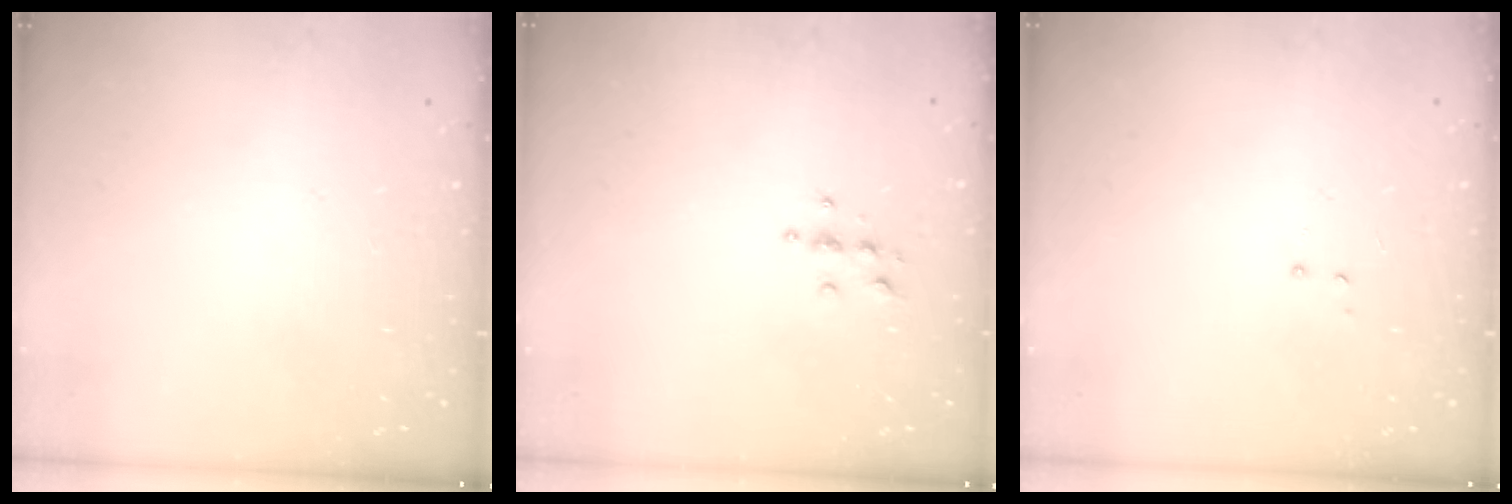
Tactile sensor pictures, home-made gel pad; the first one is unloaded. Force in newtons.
{"total": 3.9, "press": 3.9, "slide": 0.4}
{"total": 2.9, "press": 2.8, "slide": 0.6}